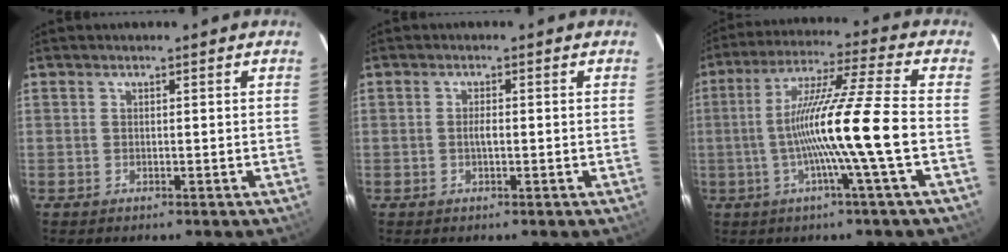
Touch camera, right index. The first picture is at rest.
{"total": 1.4, "force": [-0.2, 0.4, 1.3], "torque": [-0.026, 0.002, -0.005]}
{"total": 14.8, "force": [-3.3, -2.6, 14.2], "torque": [-0.255, -0.001, -0.064]}